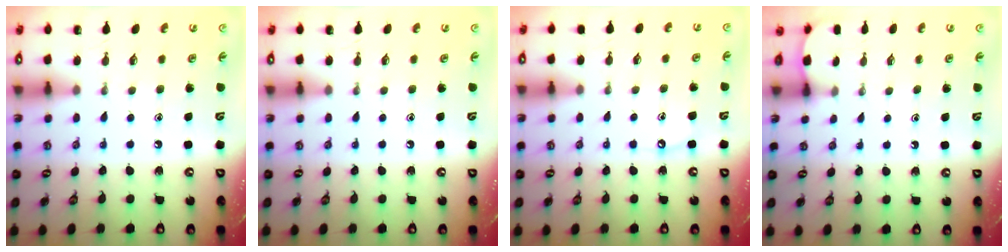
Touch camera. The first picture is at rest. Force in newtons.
{"total": 0.0}
{"total": 2.6, "press": 2.6, "slide": 0.4}
{"total": 1.7, "press": 1.6, "slide": 0.2}